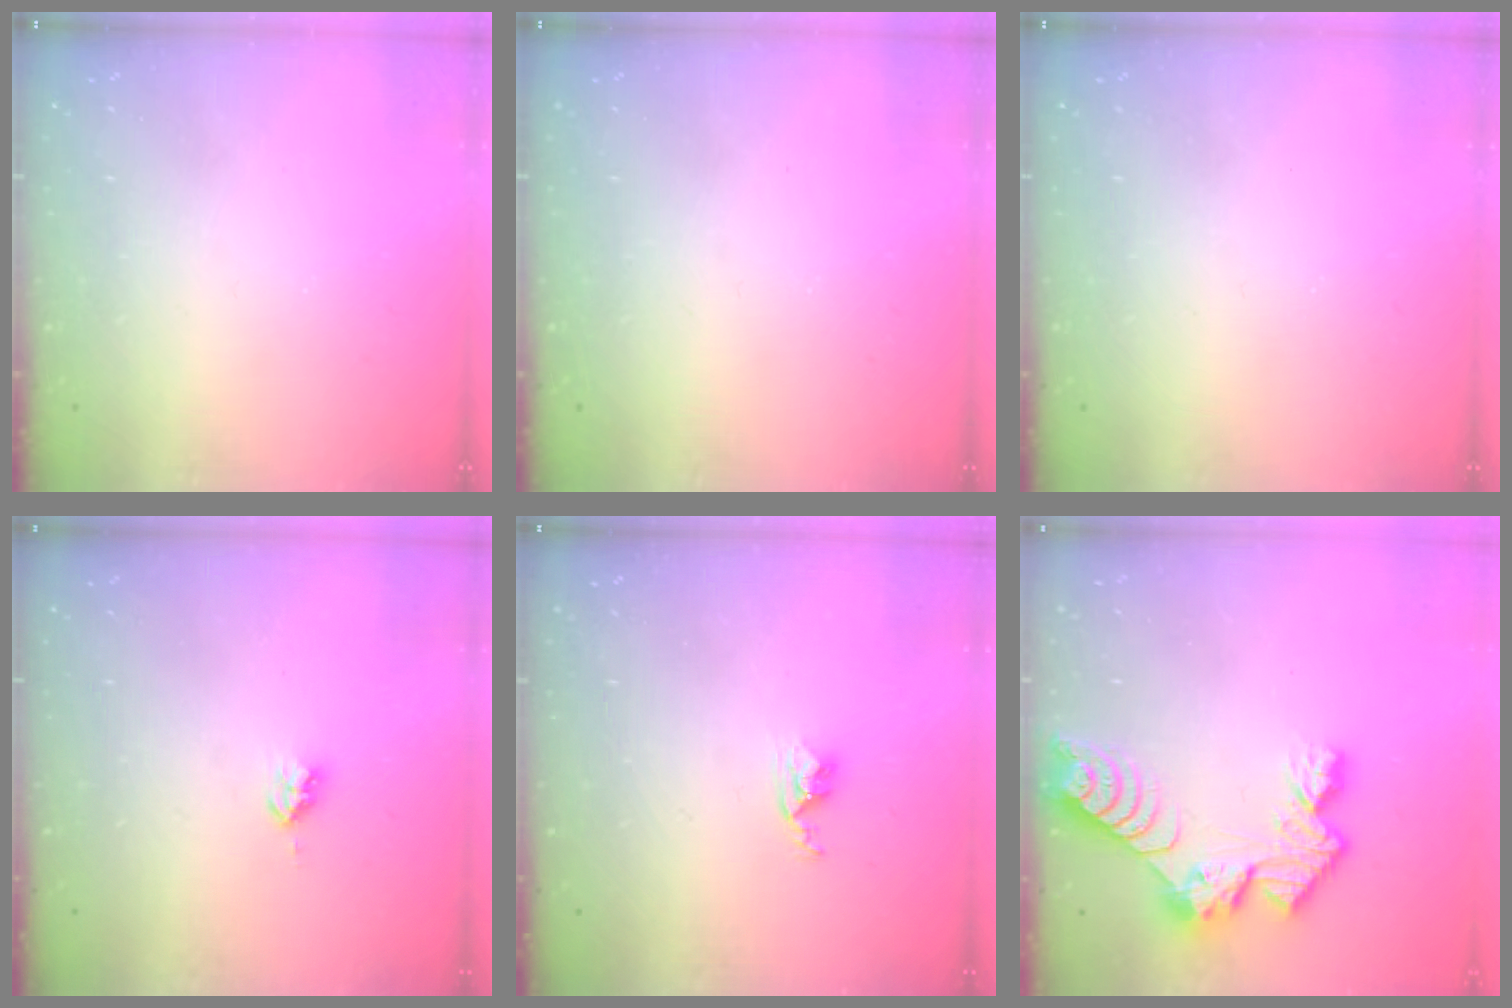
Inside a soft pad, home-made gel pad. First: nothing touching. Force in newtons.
{"total": 0.0}
{"total": 0.0}
{"total": 2.8, "press": 2.8, "slide": 0.2}
{"total": 2.9, "press": 2.9, "slide": 0.4}
{"total": 10.3, "press": 10.3, "slide": 1.0}